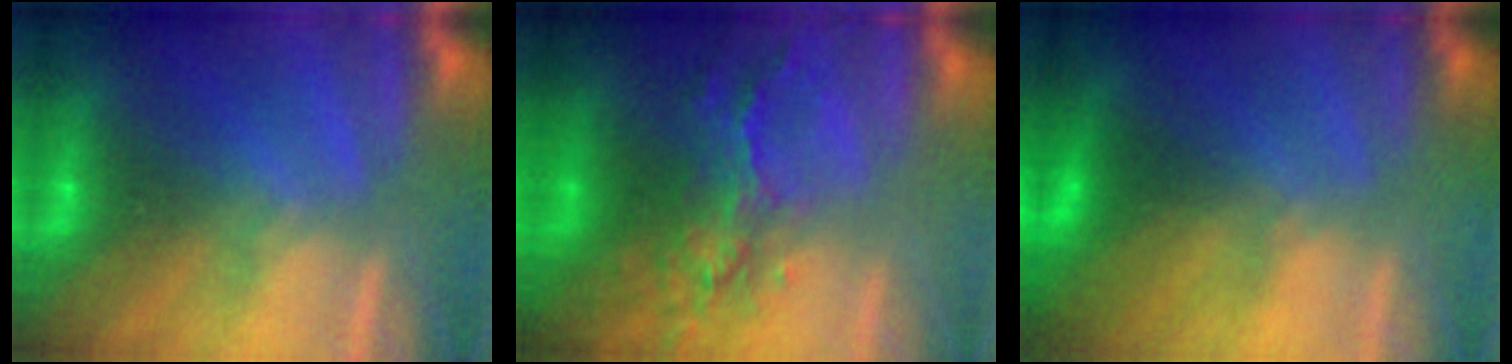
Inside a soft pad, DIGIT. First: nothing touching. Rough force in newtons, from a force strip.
{"total": 8.1}
{"total": 2.2}